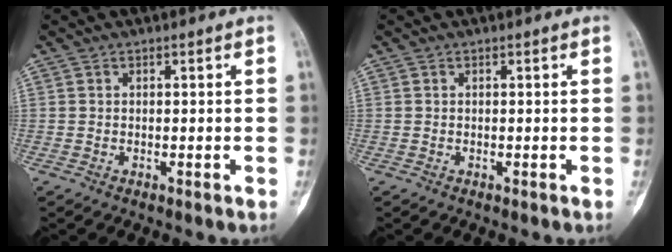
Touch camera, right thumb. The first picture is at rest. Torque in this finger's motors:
{"motor_torque": [0.03, 0.19, 0.05, -0.04, 0.03]}